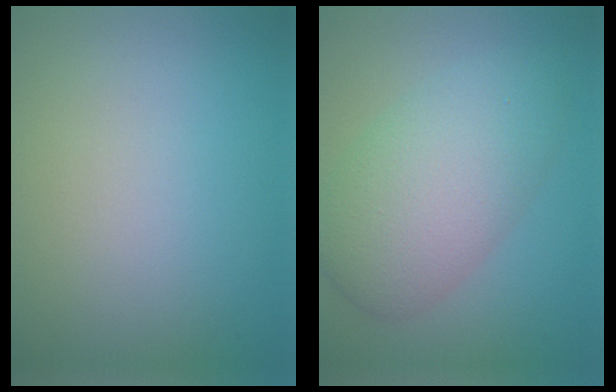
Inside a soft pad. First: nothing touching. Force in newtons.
{"total": 7.1, "press": 7.1, "slide": 0.2}